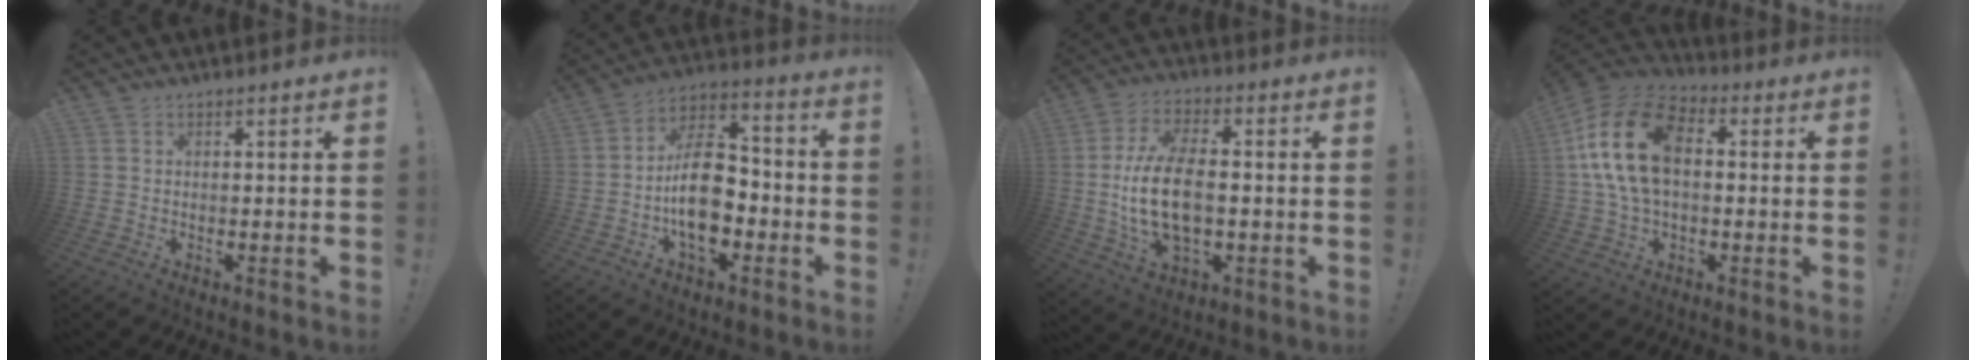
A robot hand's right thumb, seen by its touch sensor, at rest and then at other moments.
{"total": 17.0, "force": [-3.8, 10.2, 13.1], "torque": [-0.231, 0.027, -0.062]}
{"total": 16.0, "force": [-1.2, 9.2, 13.0], "torque": [-0.251, 0.003, -0.021]}
{"total": 19.3, "force": [2.7, 12.1, 14.8], "torque": [-0.290, 0.015, 0.050]}